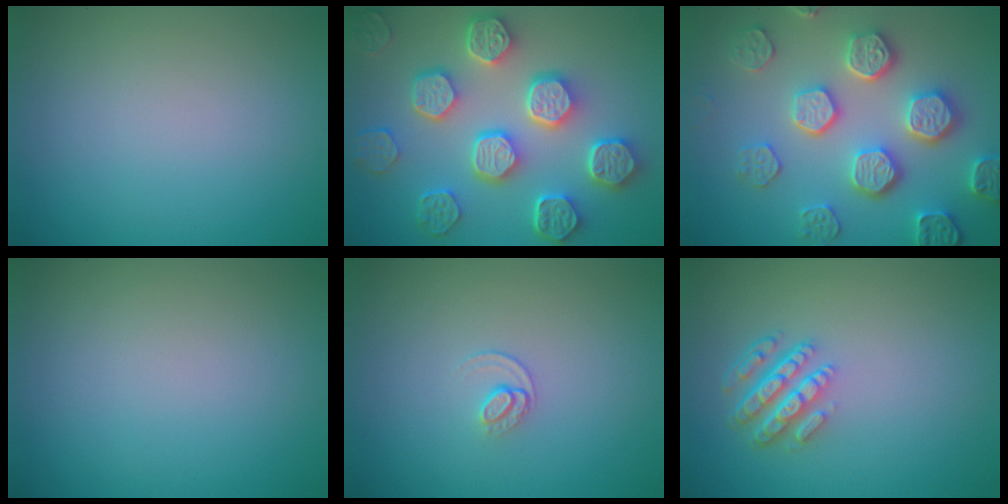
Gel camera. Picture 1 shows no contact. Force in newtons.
{"total": 8.1, "press": 6.5, "slide": 4.8}
{"total": 5.7, "press": 5.3, "slide": 1.9}
{"total": 0.0}
{"total": 1.0, "press": 0.6, "slide": 0.8}
{"total": 4.3, "press": 3.2, "slide": 3.0}